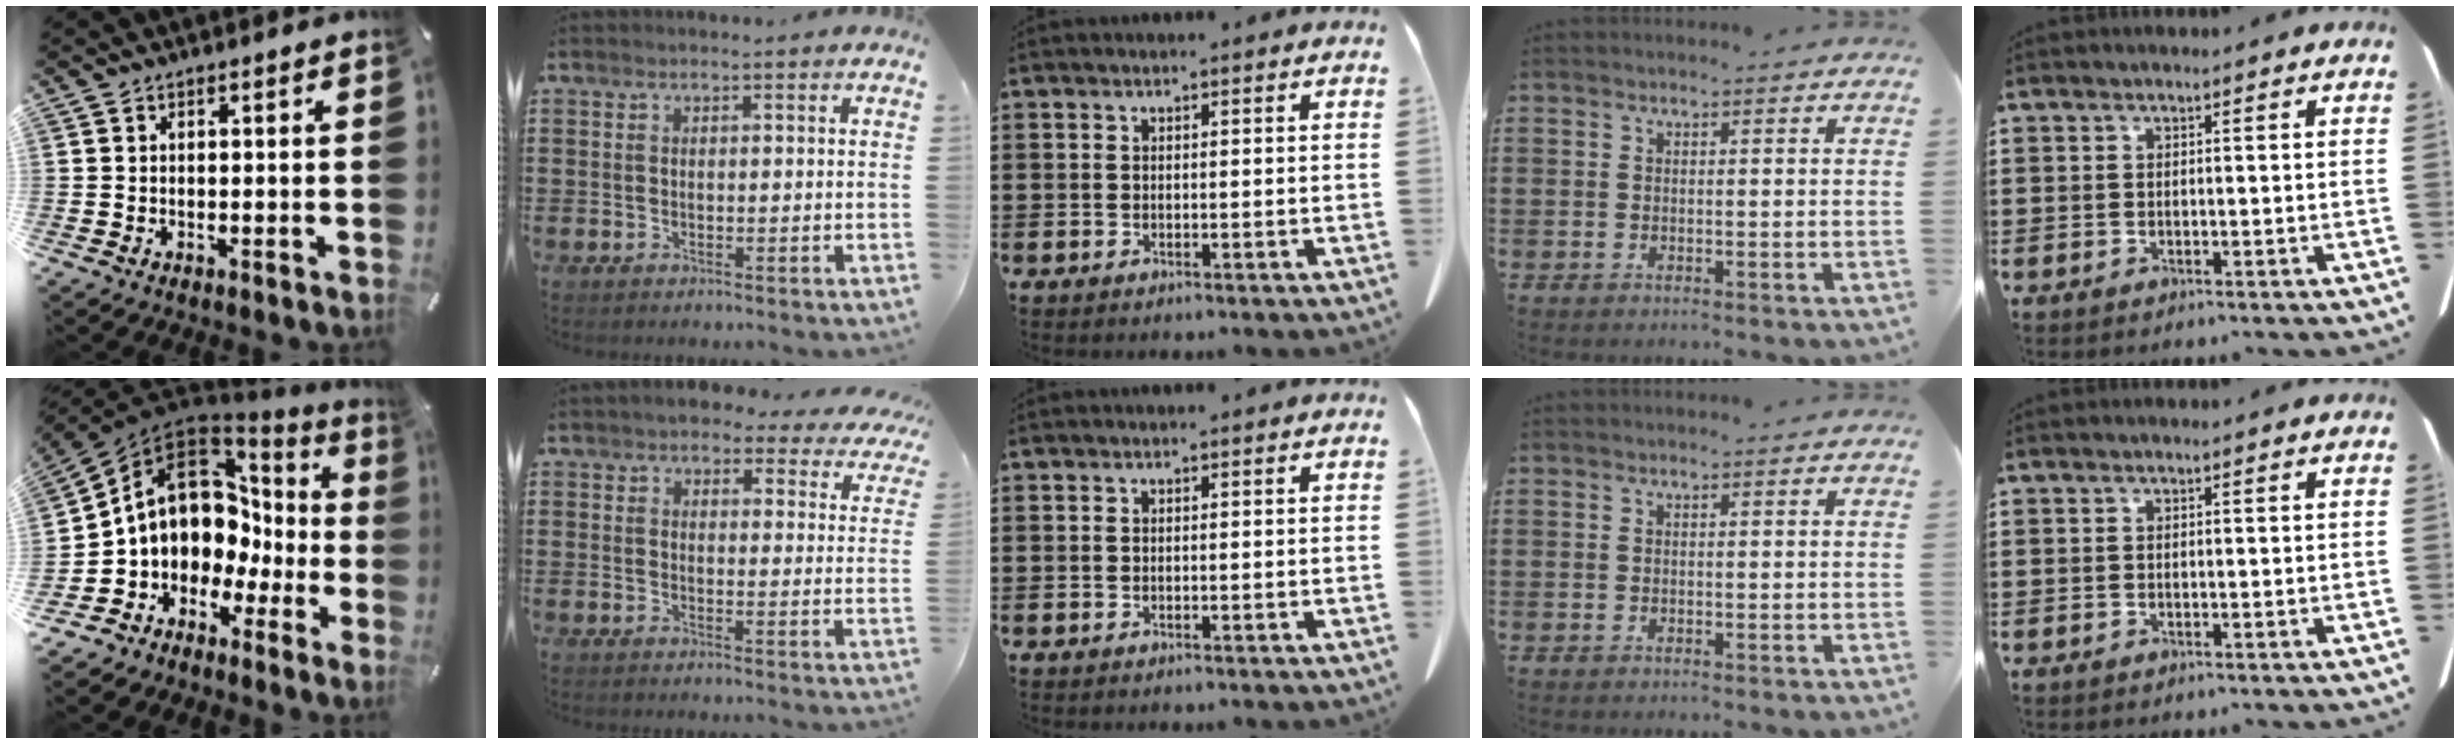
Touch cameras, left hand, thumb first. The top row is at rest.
{"thumb": {"total": 13.4, "force": [2.9, 11.0, 7.1], "torque": [-0.142, -0.029, 0.058]}, "index": {"total": 4.2, "force": [3.9, 1.0, 1.2], "torque": [-0.033, -0.018, 0.067]}}